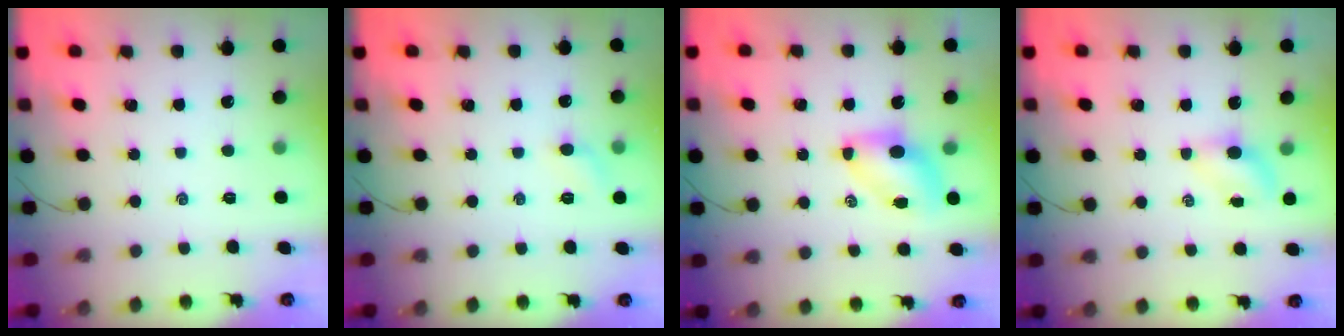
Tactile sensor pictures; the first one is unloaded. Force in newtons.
{"total": 5.4, "press": 5.1, "slide": 1.5}
{"total": 6.6, "press": 6.6, "slide": 0.9}
{"total": 4.1, "press": 3.9, "slide": 1.1}